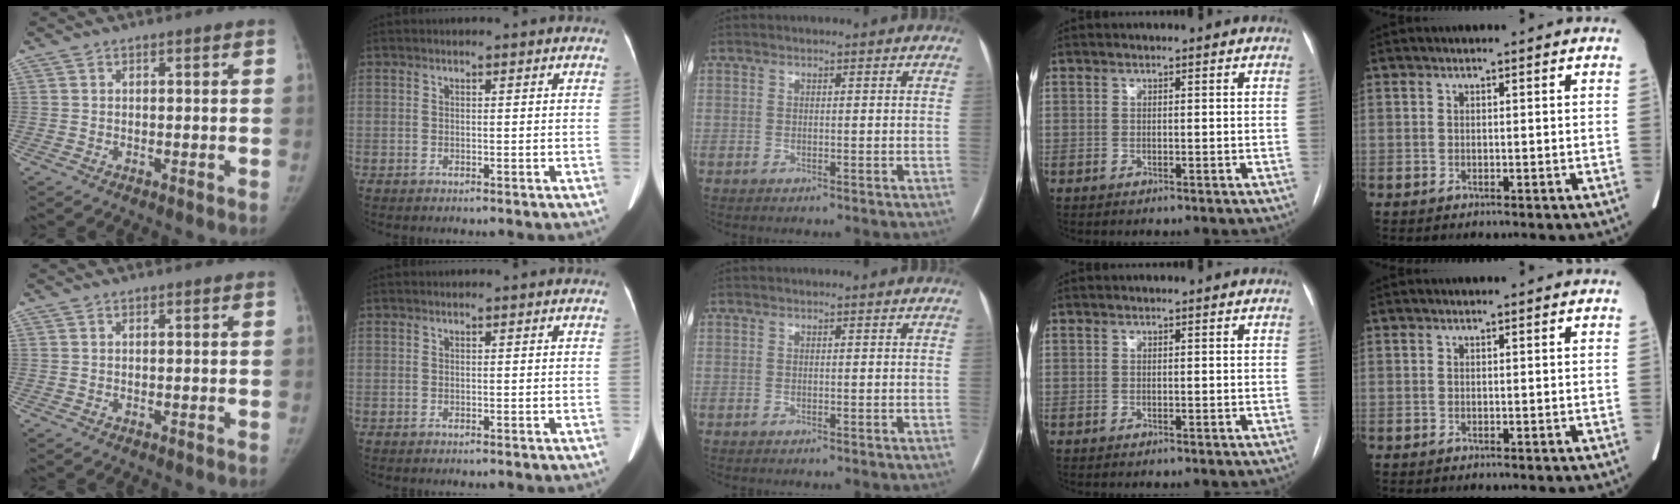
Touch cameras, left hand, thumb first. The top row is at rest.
{}